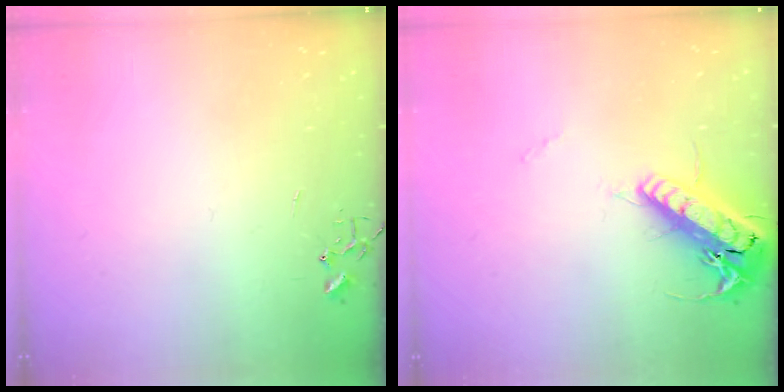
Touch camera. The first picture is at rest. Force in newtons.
{"total": 19.2, "press": 18.9, "slide": 3.3}